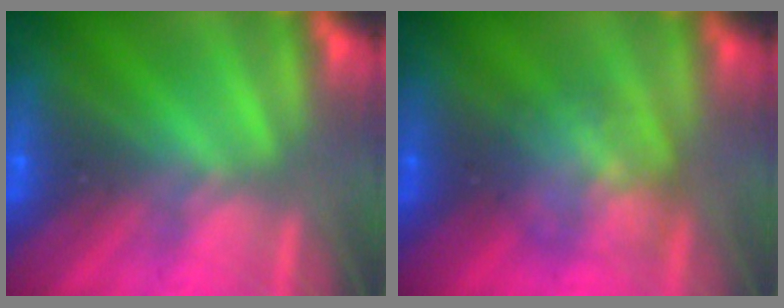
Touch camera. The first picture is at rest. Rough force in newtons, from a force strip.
{"total": 3.0}